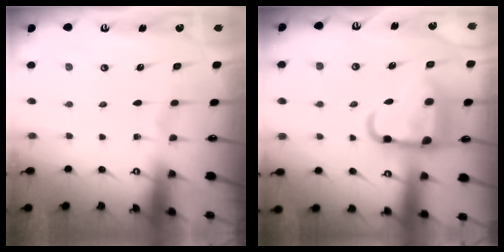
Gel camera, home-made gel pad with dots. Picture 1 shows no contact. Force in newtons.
{"total": 13.4, "press": 13.3, "slide": 1.7}